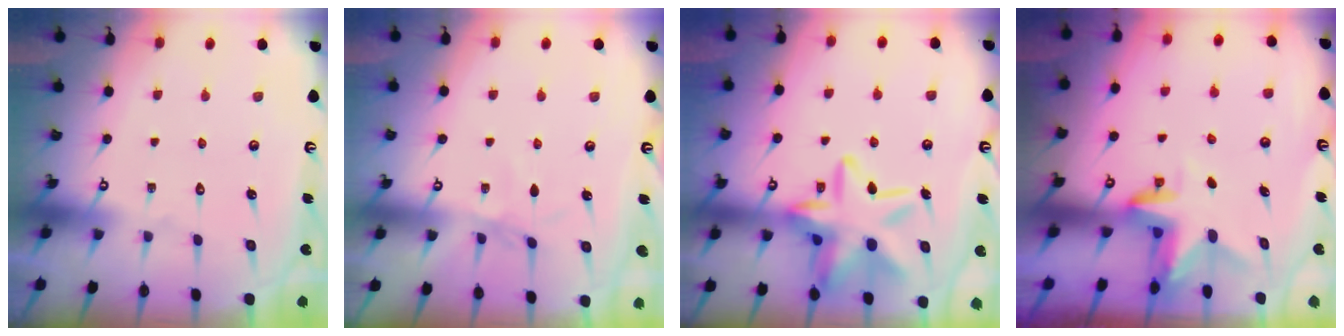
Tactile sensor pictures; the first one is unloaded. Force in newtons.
{"total": 1.5, "press": 1.5, "slide": 0.4}
{"total": 18.6, "press": 18.5, "slide": 1.4}
{"total": 2.9, "press": 2.9, "slide": 0.2}